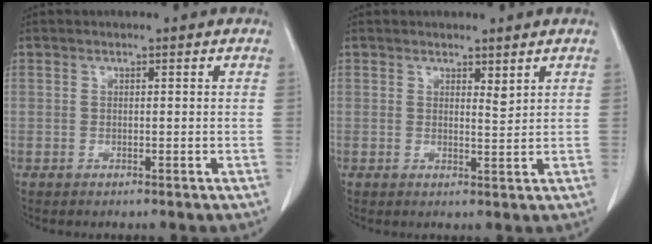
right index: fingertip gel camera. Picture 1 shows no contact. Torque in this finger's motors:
{"motor_torque": [-0.26, 0.41, 0.02, 0.00]}